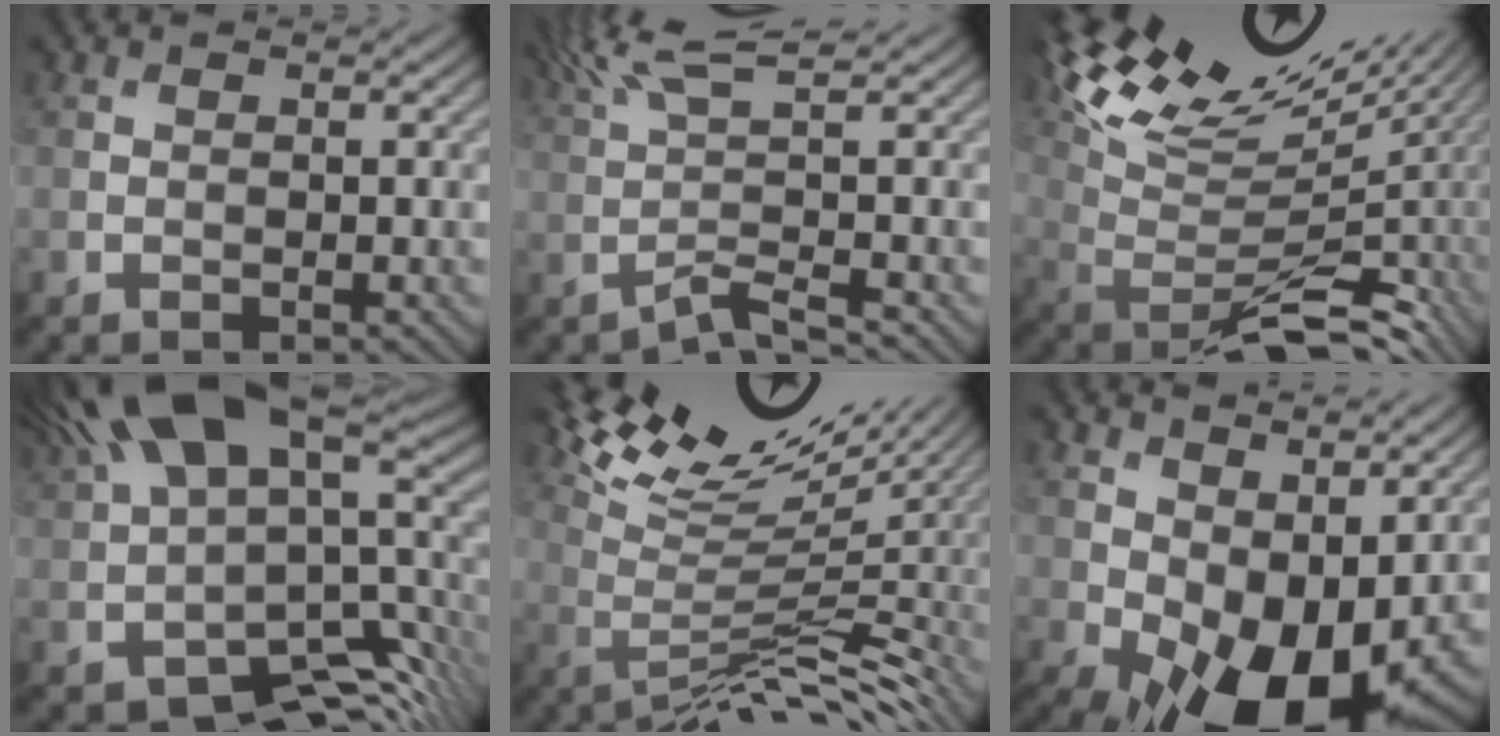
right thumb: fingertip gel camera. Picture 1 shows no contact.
{"total": 4.7, "force": [1.3, 0.2, 4.6], "torque": [-0.084, 0.016, 0.029]}
{"total": 13.1, "force": [6.9, 4.0, 10.3], "torque": [-0.172, 0.019, 0.139]}
{"total": 14.2, "force": [1.7, 6.9, 12.3], "torque": [-0.233, -0.015, 0.062]}
{"total": 11.5, "force": [5.8, 2.4, 9.7], "torque": [-0.162, 0.011, 0.117]}
{"total": 13.8, "force": [-1.0, 8.7, 10.7], "torque": [-0.195, -0.029, 0.003]}